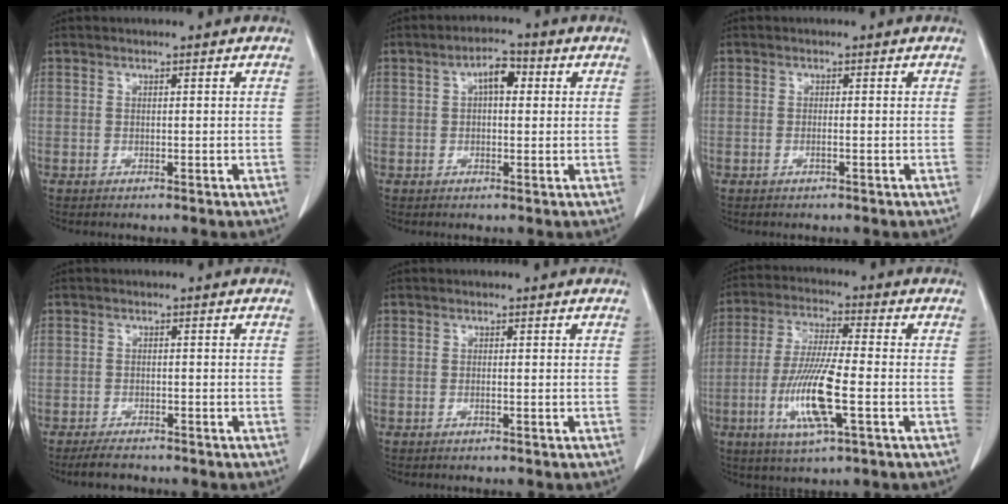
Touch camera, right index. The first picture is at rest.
{"total": 4.1, "force": [1.0, 1.9, 3.5], "torque": [-0.058, 0.016, 0.013]}
{"total": 0.6, "force": [-0.2, -0.1, 0.5], "torque": [-0.009, 0.002, -0.002]}
{"total": 2.9, "force": [-2.5, 1.2, 0.9], "torque": [-0.022, -0.002, -0.040]}
{"total": 0.0}
{"total": 11.7, "force": [-3.3, 1.0, 11.2], "torque": [-0.225, -0.014, -0.063]}